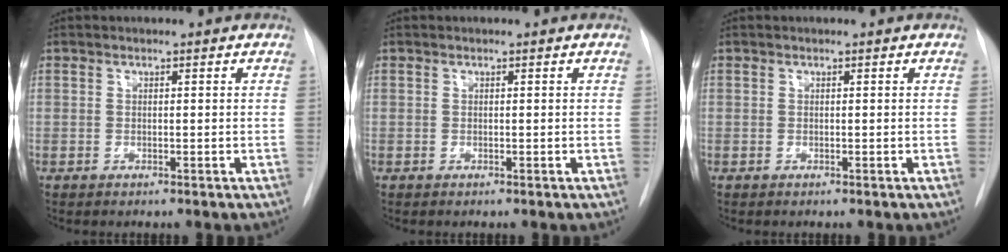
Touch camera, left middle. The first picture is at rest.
{"total": 0.0}
{"total": 0.0}